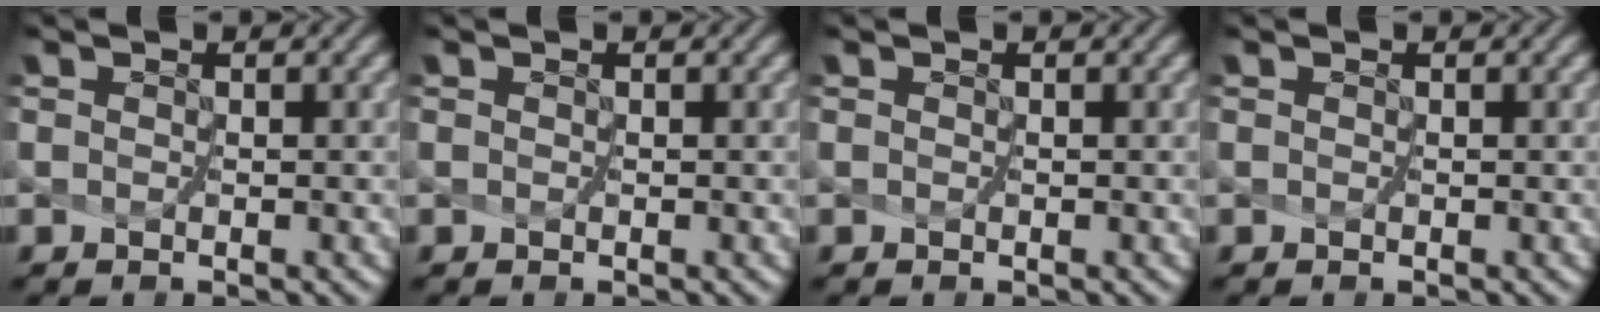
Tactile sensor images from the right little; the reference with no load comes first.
{"total": 0.0}
{"total": 0.0}
{"total": 0.0}